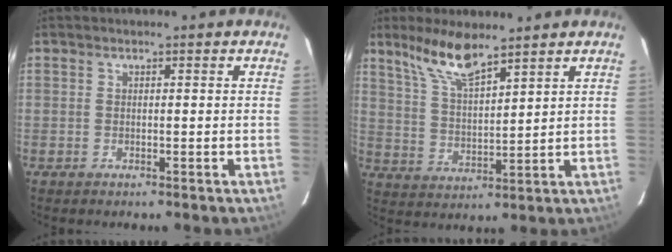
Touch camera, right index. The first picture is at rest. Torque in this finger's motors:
{"motor_torque": [0.95, 0.95, 0.16, 0.10]}